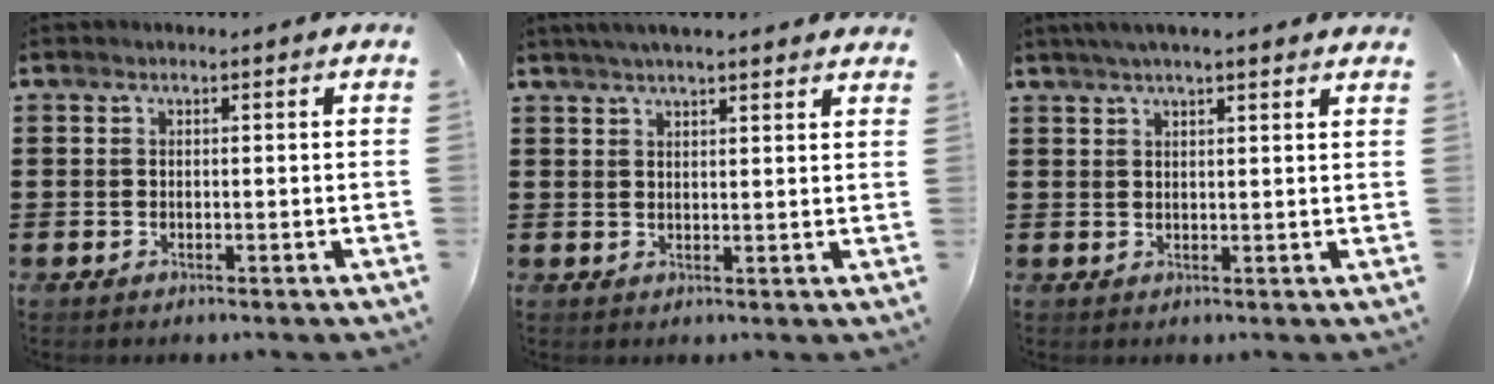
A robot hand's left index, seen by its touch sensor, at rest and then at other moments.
{"total": 2.8, "force": [2.6, -0.1, 1.0], "torque": [-0.027, -0.002, 0.048]}
{"total": 2.8, "force": [2.4, 0.0, 1.4], "torque": [-0.034, 0.001, 0.044]}